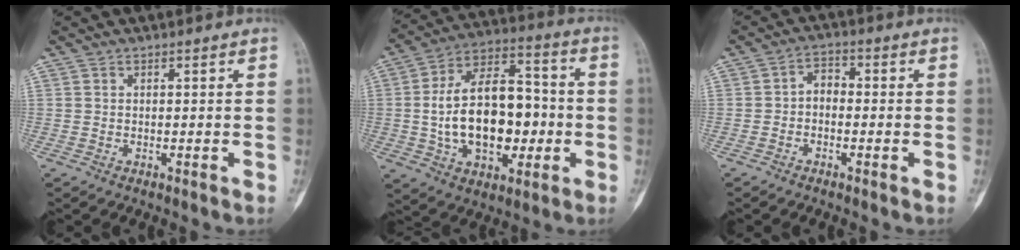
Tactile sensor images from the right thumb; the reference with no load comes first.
{"total": 21.7, "force": [-2.8, 13.0, 17.1], "torque": [-0.258, 0.037, -0.040]}
{"total": 3.3, "force": [-0.7, 2.3, 2.3], "torque": [-0.023, 0.017, -0.026]}